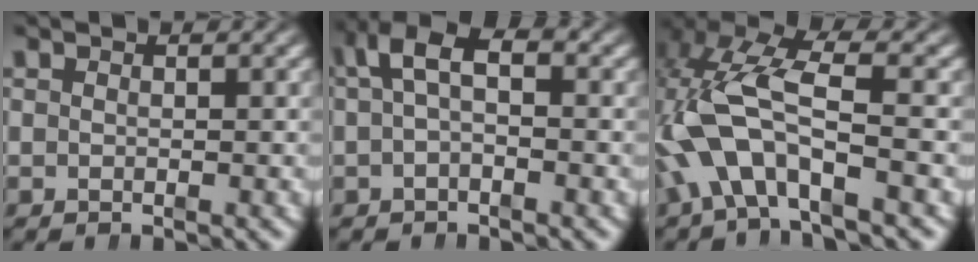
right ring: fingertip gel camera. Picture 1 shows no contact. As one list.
[{"total": 5.2, "force": [1.5, 2.7, 4.2], "torque": [-0.062, 0.016, 0.012]}, {"total": 6.7, "force": [0.1, 3.6, 5.6], "torque": [-0.143, -0.012, 0.006]}]